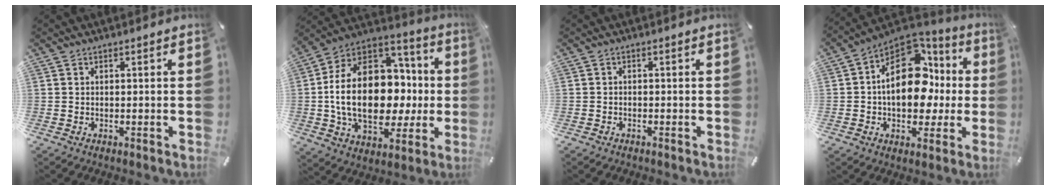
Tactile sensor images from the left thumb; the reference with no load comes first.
{"total": 24.3, "force": [-1.5, 16.9, 17.4], "torque": [-0.337, 0.001, -0.016]}
{"total": 0.8, "force": [-0.6, 0.5, 0.2], "torque": [-0.004, 0.002, -0.015]}
{"total": 20.1, "force": [1.6, 13.2, 15.0], "torque": [-0.228, -0.008, 0.027]}